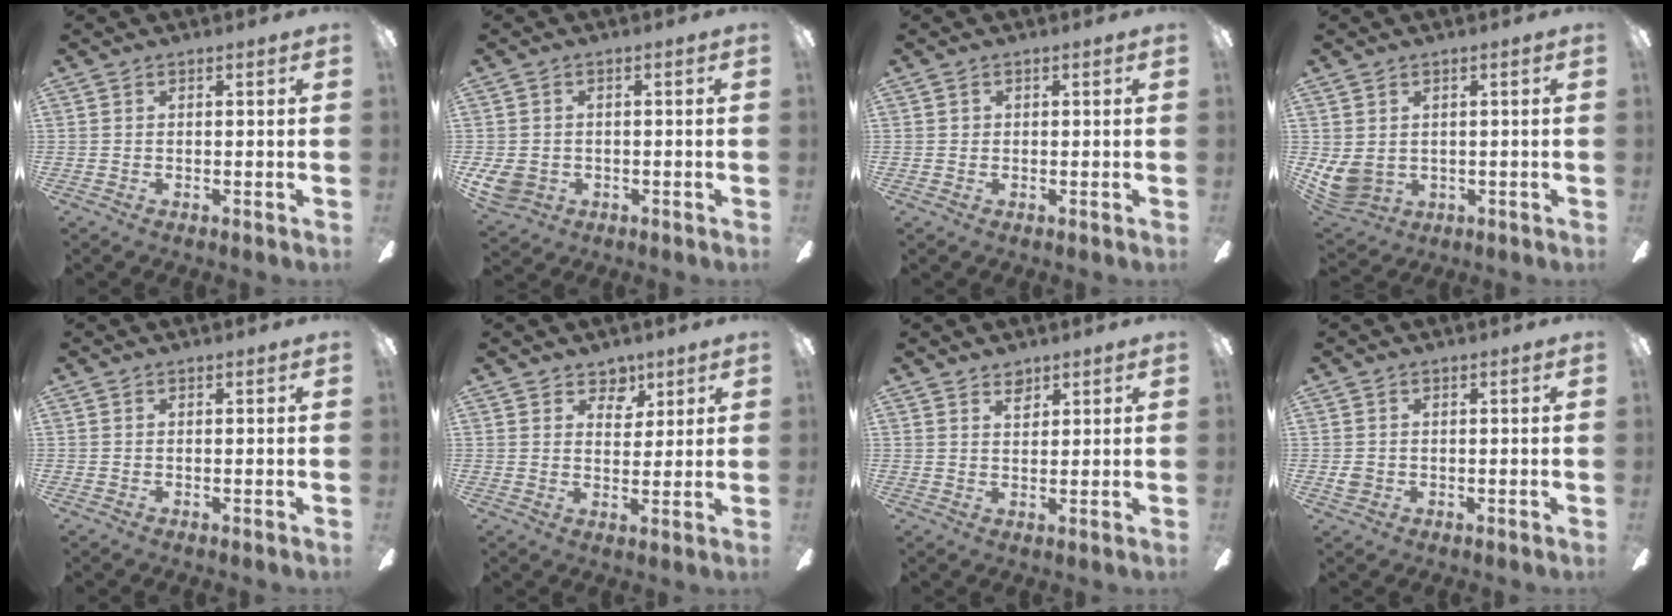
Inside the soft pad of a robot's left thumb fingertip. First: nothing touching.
{"total": 5.5, "force": [-1.3, 4.7, 2.6], "torque": [-0.071, 0.012, -0.023]}
{"total": 0.9, "force": [-0.1, 0.9, 0.1], "torque": [-0.002, 0.006, -0.004]}
{"total": 6.5, "force": [0.9, 5.4, 3.6], "torque": [-0.094, -0.008, 0.016]}
{"total": 0.0}
{"total": 5.4, "force": [3.8, 3.7, 1.0], "torque": [-0.004, -0.021, 0.064]}
{"total": 3.0, "force": [2.3, 1.7, 1.1], "torque": [-0.008, -0.009, 0.041]}
{"total": 2.2, "force": [-0.1, 2.0, 0.9], "torque": [-0.008, 0.003, -0.005]}